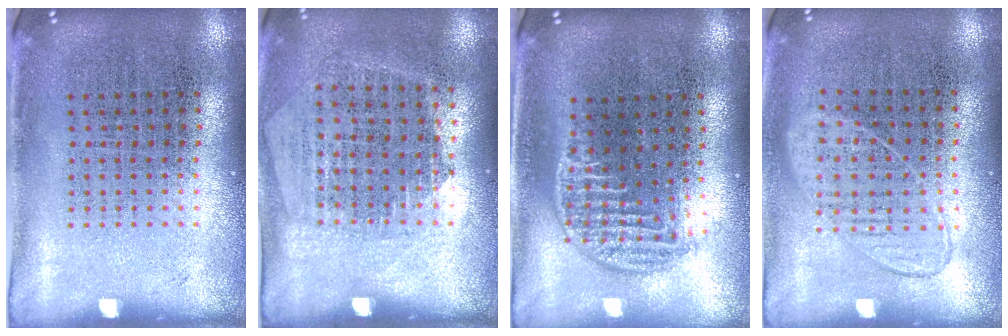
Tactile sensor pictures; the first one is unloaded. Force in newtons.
{"total": 1.3, "press": 1.2, "slide": 0.6}
{"total": 1.3, "press": 1.1, "slide": 0.7}
{"total": 0.9, "press": 0.8, "slide": 0.4}